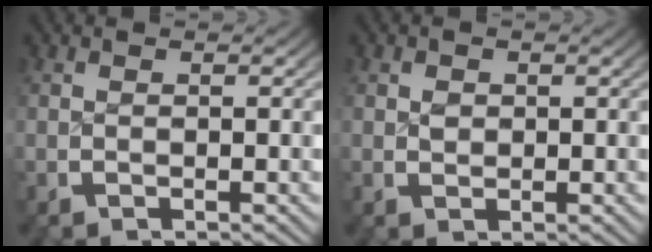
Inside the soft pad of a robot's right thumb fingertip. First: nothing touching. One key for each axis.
{"total": 1.1, "fx": 0.3, "fy": 0.9, "fz": 0.5, "tx": -0.011, "ty": -0.009, "tz": 0.010}